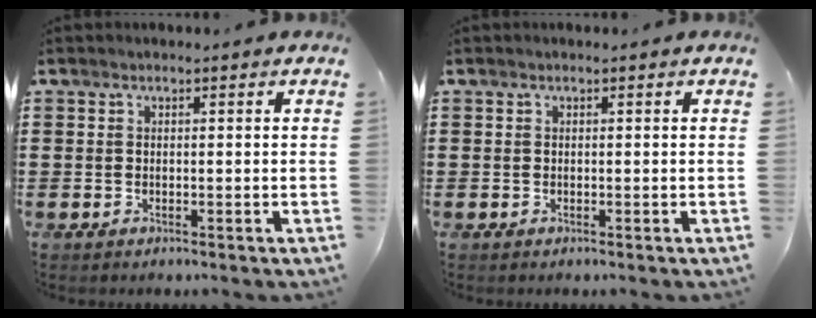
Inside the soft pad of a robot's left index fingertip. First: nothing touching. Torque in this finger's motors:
{"motor_torque": [0.00, 0.00, 0.00, 0.00]}